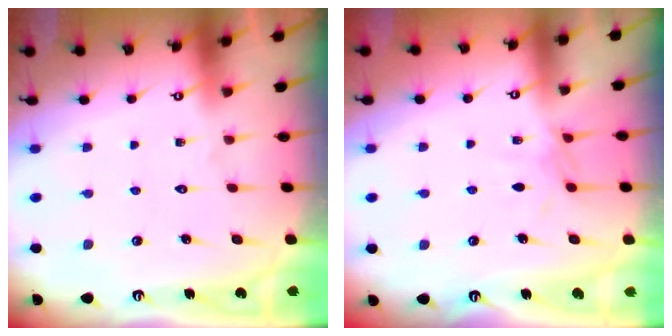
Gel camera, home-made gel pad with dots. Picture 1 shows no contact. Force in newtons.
{"total": 5.7, "press": 5.7, "slide": 0.6}